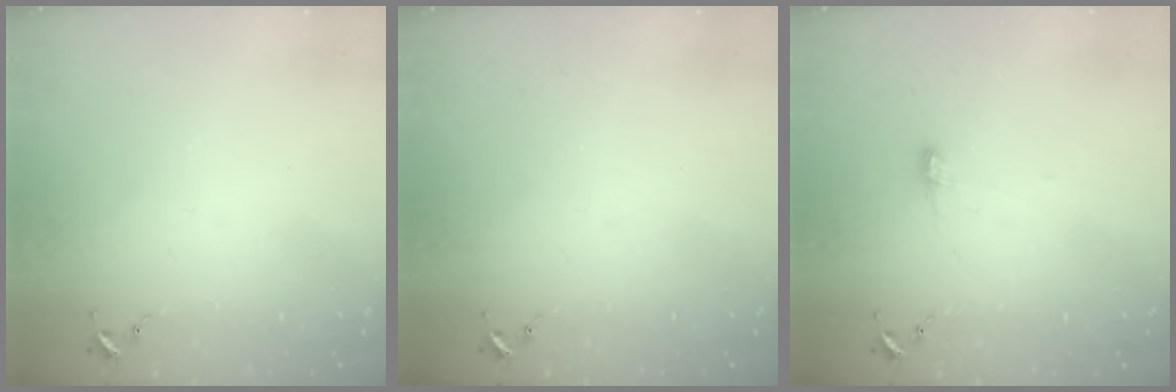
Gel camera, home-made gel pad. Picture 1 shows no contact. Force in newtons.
{"total": 0.0}
{"total": 5.0, "press": 5.0, "slide": 0.4}